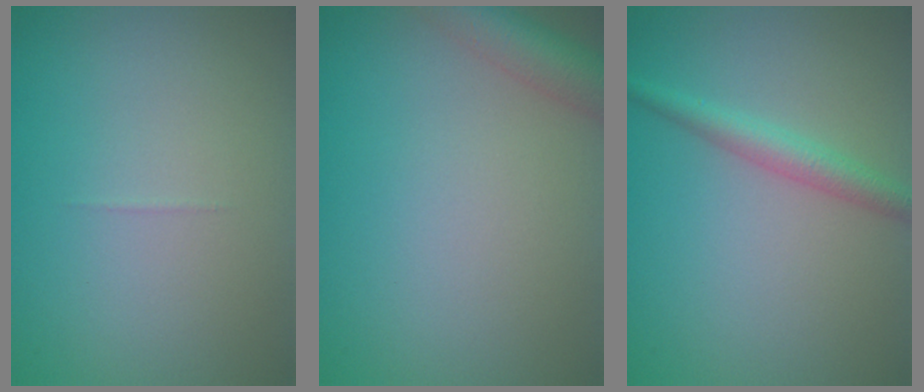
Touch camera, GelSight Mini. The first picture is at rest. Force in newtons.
{"total": 3.9, "press": 3.9, "slide": 0.2}
{"total": 2.5, "press": 2.5, "slide": 0.0}